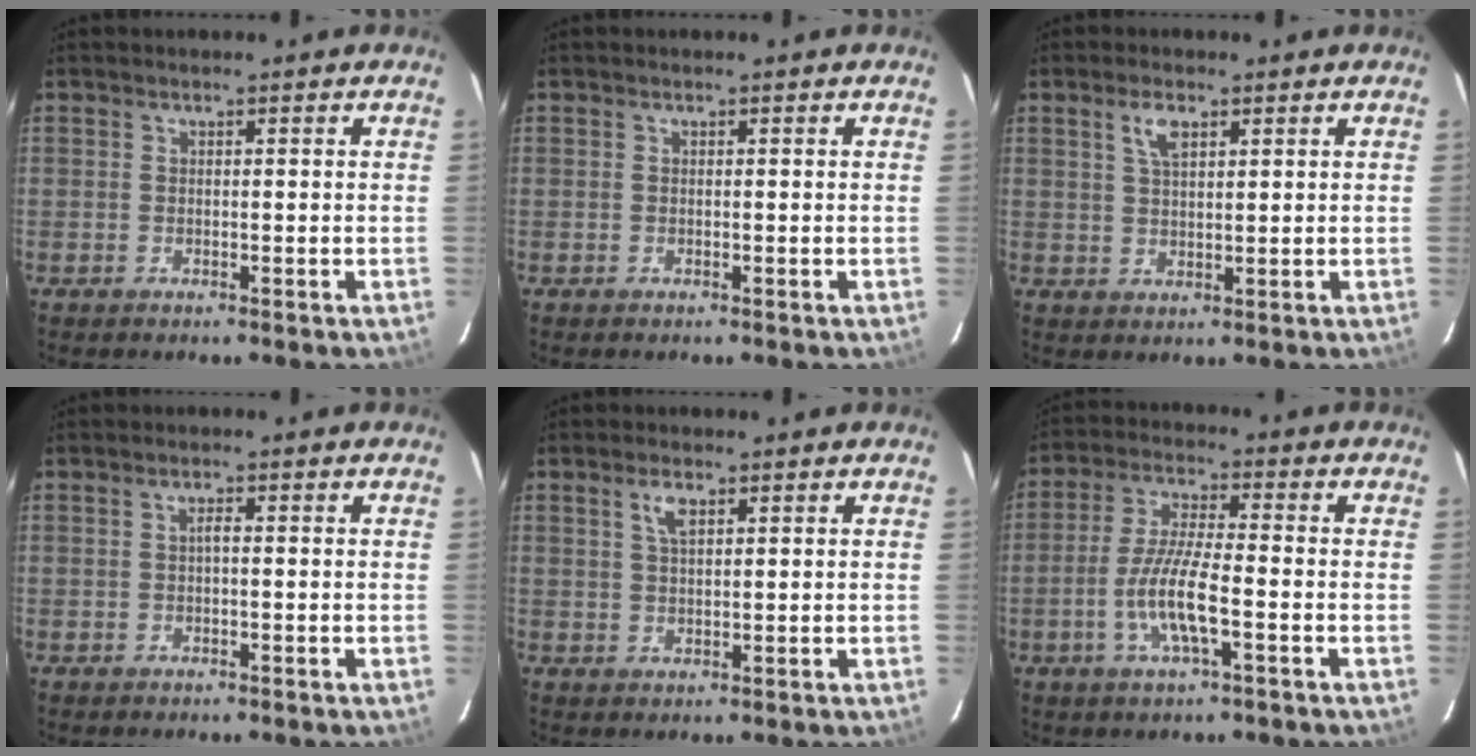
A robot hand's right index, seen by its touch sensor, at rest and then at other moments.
{"total": 0.0}
{"total": 3.9, "force": [2.0, 1.7, 2.8], "torque": [-0.053, 0.006, 0.039]}
{"total": 0.9, "force": [-0.1, 0.2, 0.9], "torque": [-0.016, 0.005, -0.003]}
{"total": 3.1, "force": [1.5, 1.3, 2.4], "torque": [-0.045, 0.005, 0.030]}
{"total": 9.3, "force": [-3.1, 1.4, 8.6], "torque": [-0.174, -0.004, -0.061]}